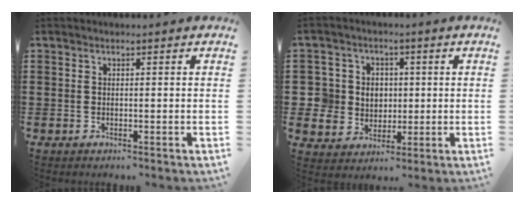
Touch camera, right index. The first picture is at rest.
{"total": 5.8, "force": [0.8, 5.6, 1.4], "torque": [-0.053, 0.020, 0.015]}